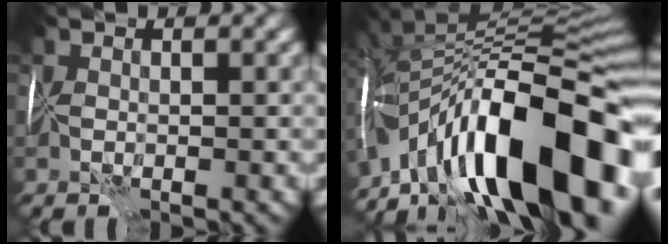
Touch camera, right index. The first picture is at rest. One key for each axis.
{"total": 16.7, "fx": -7.6, "fy": 6.2, "fz": 13.5, "tx": -0.183, "ty": 0.030, "tz": -0.147}